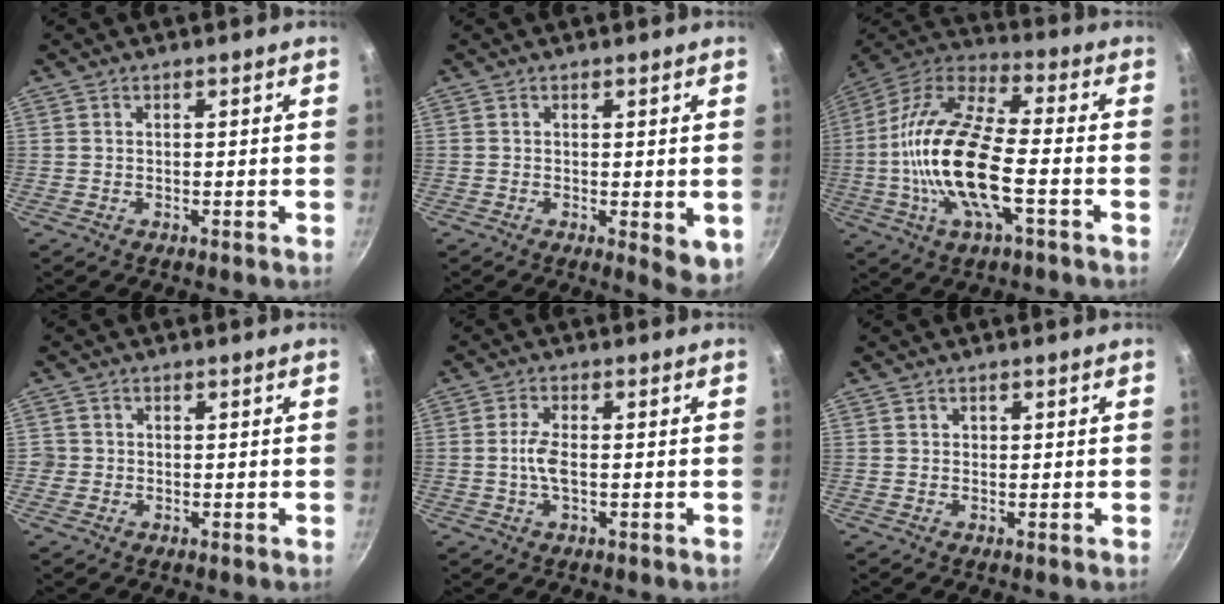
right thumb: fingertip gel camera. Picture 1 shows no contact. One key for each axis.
{"total": 4.9, "fx": -0.8, "fy": 1.6, "fz": 4.6, "tx": -0.057, "ty": -0.014, "tz": -0.008}
{"total": 20.7, "fx": -3.7, "fy": 7.9, "fz": 18.7, "tx": -0.388, "ty": 0.031, "tz": -0.067}
{"total": 1.9, "fx": -0.3, "fy": 1.8, "fz": 0.1, "tx": 0.012, "ty": 0.008, "tz": -0.006}
{"total": 3.9, "fx": -0.4, "fy": 1.7, "fz": 3.5, "tx": -0.079, "ty": 0.006, "tz": -0.009}
{"total": 0.5, "fx": 0.1, "fy": 0.5, "fz": 0.1, "tx": 0.002, "ty": 0.002, "tz": 0.002}